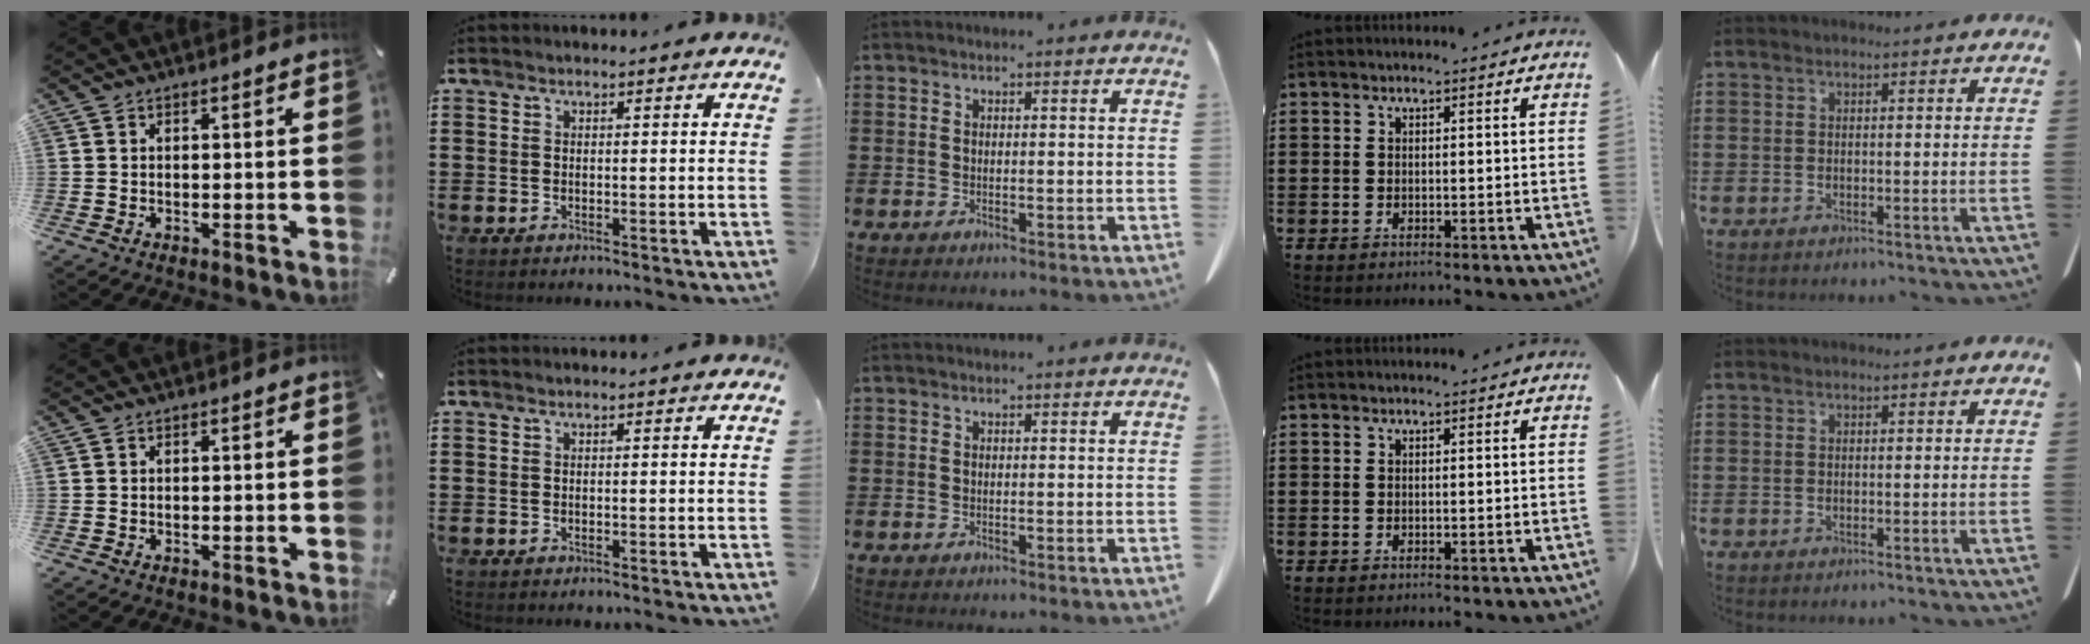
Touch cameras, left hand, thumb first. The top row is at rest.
{}